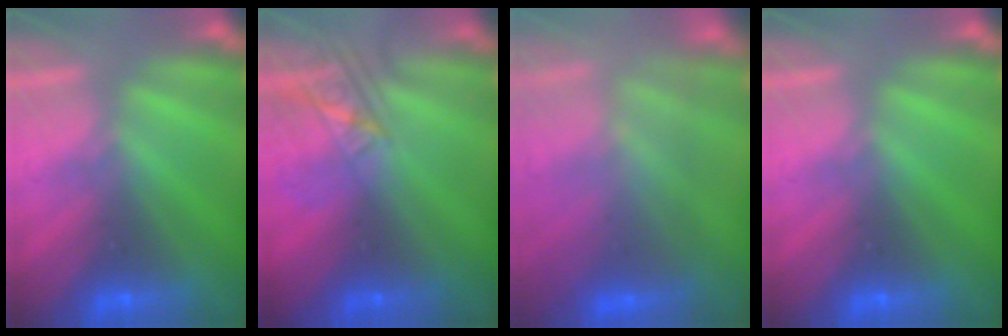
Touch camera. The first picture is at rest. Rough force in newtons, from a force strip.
{"total": 2.3}
{"total": 7.9}
{"total": 0.0}